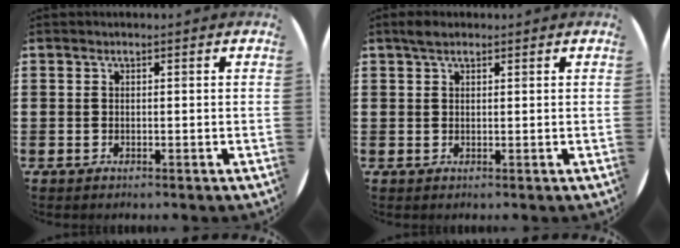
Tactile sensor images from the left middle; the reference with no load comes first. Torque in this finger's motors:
{"motor_torque": [0.28, -0.30, -0.15, -0.06]}